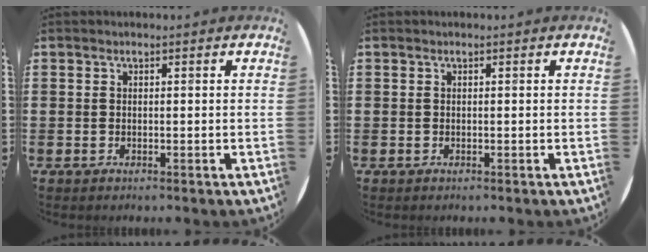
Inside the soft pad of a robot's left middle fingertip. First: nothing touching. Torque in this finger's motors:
{"motor_torque": [0.82, -0.85, 0.05, 0.02]}